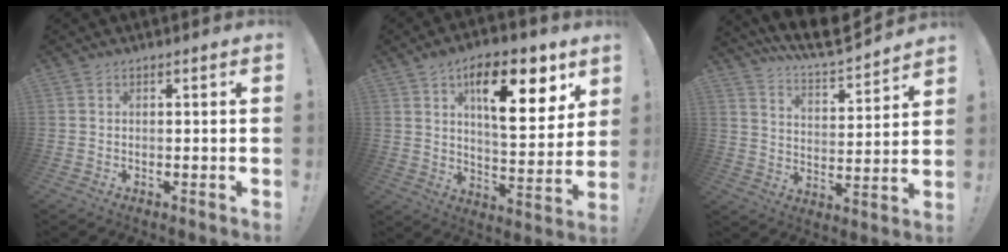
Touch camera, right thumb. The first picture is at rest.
{"total": 18.6, "force": [9.1, 7.5, 14.5], "torque": [-0.199, -0.046, 0.141]}
{"total": 10.1, "force": [9.5, 1.2, 3.2], "torque": [-0.070, -0.087, 0.164]}